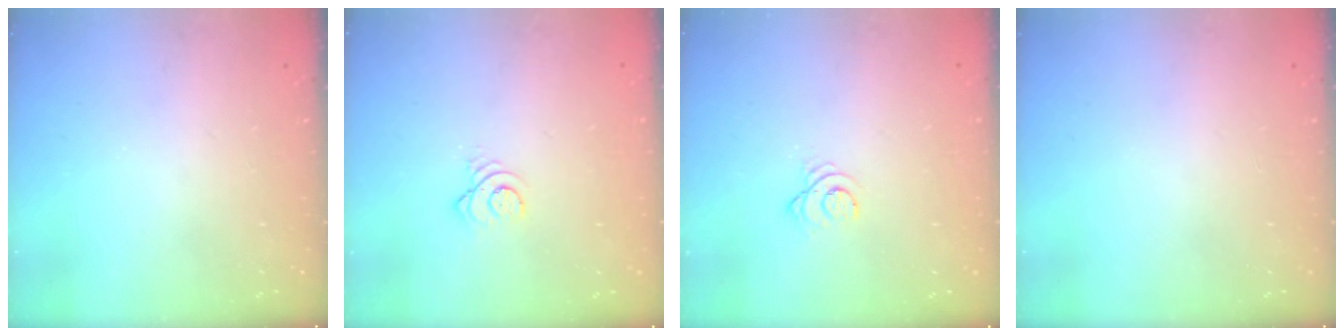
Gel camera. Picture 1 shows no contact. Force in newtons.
{"total": 3.3, "press": 3.3, "slide": 0.4}
{"total": 3.4, "press": 3.3, "slide": 0.4}
{"total": 0.0}